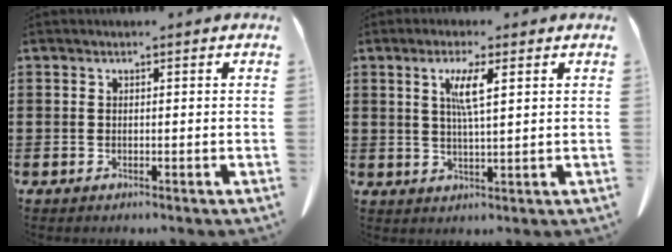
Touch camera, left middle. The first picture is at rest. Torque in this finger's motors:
{"motor_torque": [1.40, 0.74, 0.26, 0.12]}